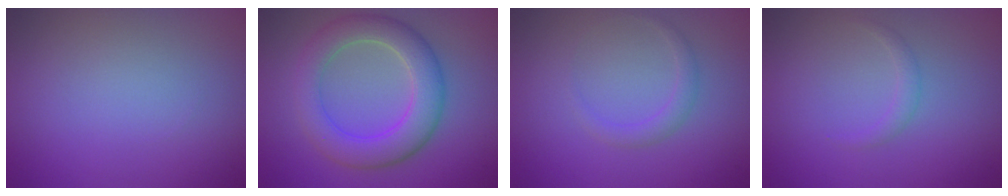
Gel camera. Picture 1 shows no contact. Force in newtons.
{"total": 5.7, "press": 5.7, "slide": 0.1}
{"total": 1.3, "press": 1.3, "slide": 0.1}
{"total": 1.0, "press": 1.0, "slide": 0.2}